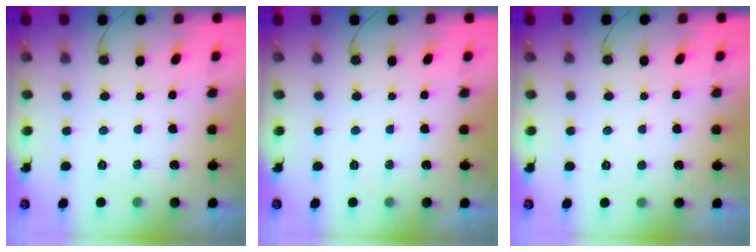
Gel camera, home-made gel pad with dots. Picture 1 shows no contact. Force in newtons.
{"total": 0.0}
{"total": 2.7, "press": 2.7, "slide": 0.3}